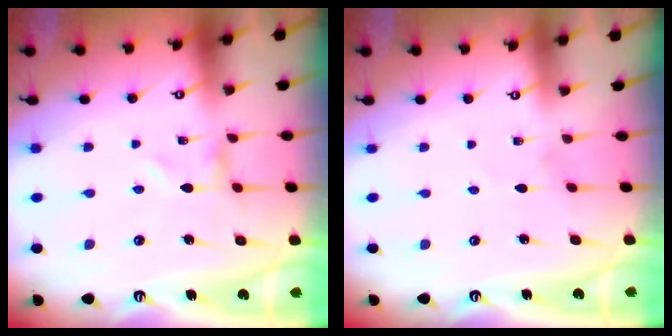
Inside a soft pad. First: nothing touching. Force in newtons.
{"total": 0.0}